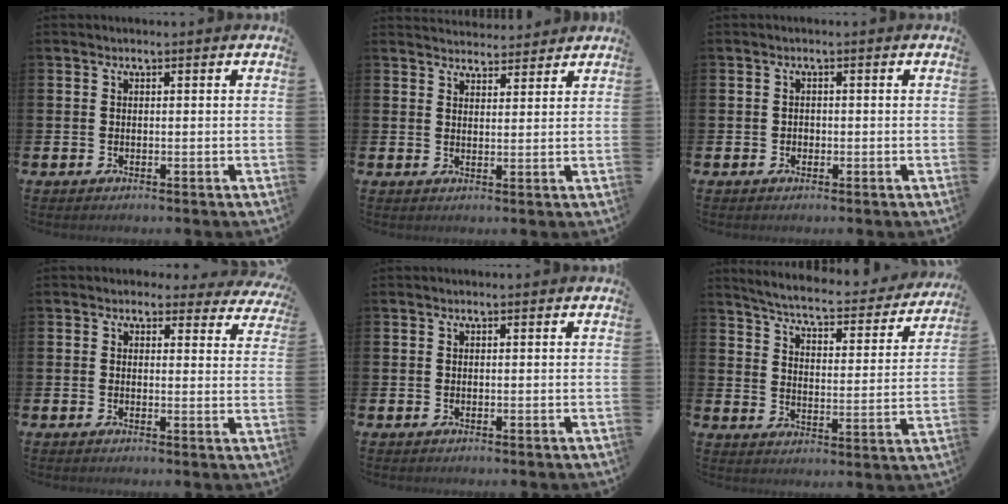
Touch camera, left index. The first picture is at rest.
{"total": 3.4, "force": [3.3, 0.7, -0.3], "torque": [0.002, -0.018, 0.061]}
{"total": 0.9, "force": [-0.3, 0.8, 0.2], "torque": [-0.005, 0.005, -0.007]}
{"total": 2.5, "force": [2.1, 1.3, 0.2], "torque": [-0.003, -0.009, 0.034]}
{"total": 0.0}
{"total": 5.4, "force": [5.0, 0.5, 1.8], "torque": [-0.055, -0.046, 0.077]}